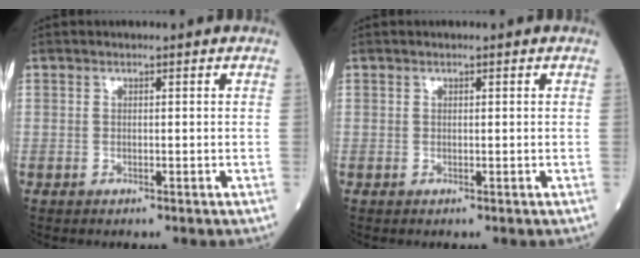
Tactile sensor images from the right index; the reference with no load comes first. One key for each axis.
{"total": 0.0}